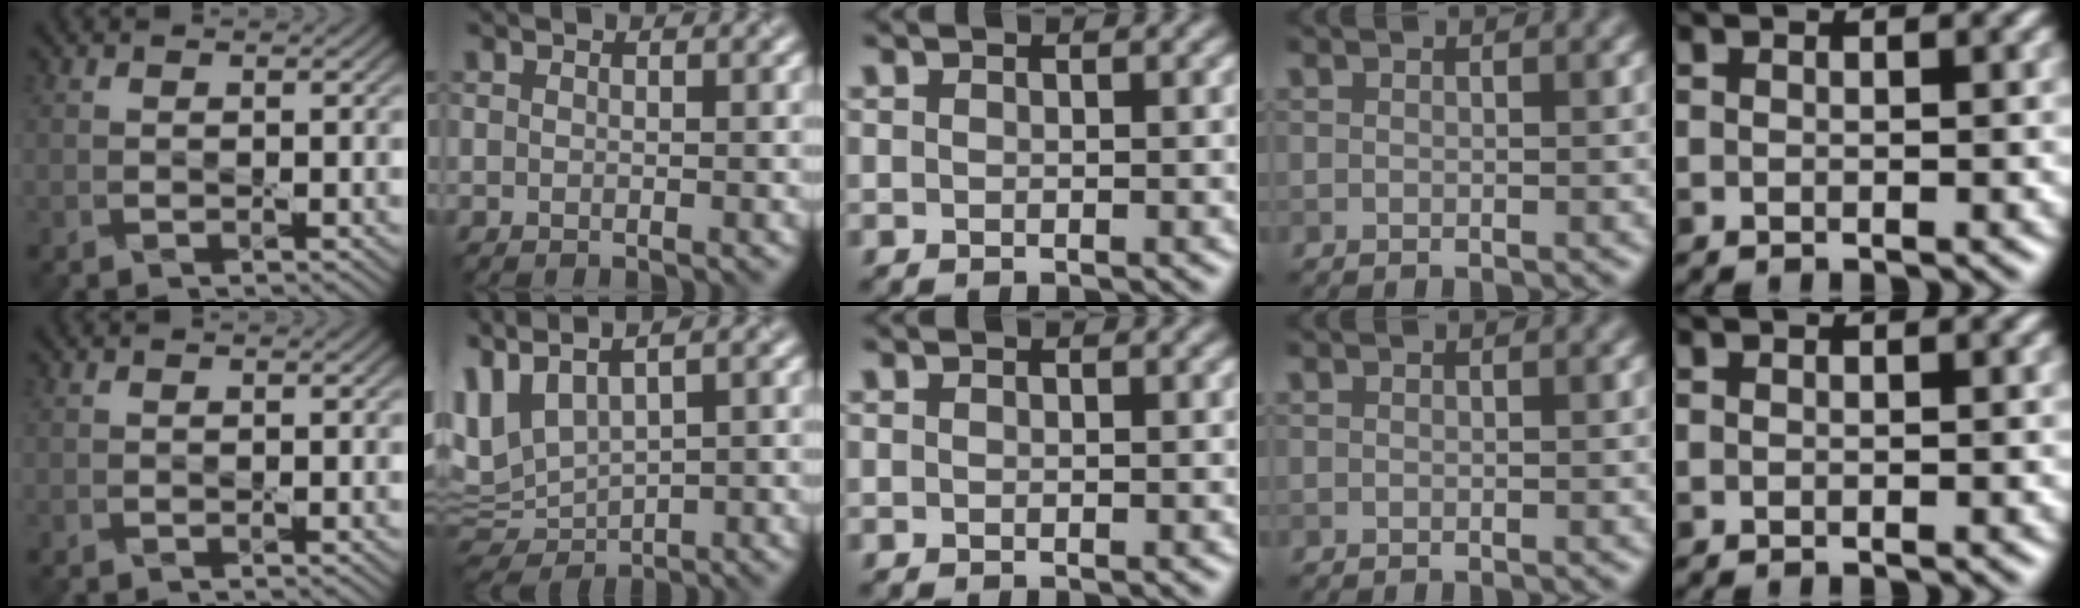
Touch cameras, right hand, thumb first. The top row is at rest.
{"index": {"total": 5.1, "force": [2.5, 1.9, 4.0], "torque": [-0.104, 0.003, 0.055]}}